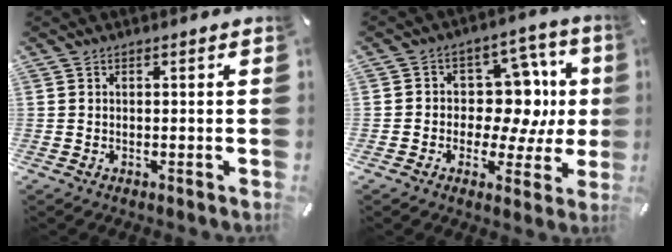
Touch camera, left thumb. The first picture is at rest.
{"total": 13.8, "force": [1.5, 10.1, 9.3], "torque": [-0.115, -0.018, 0.034]}